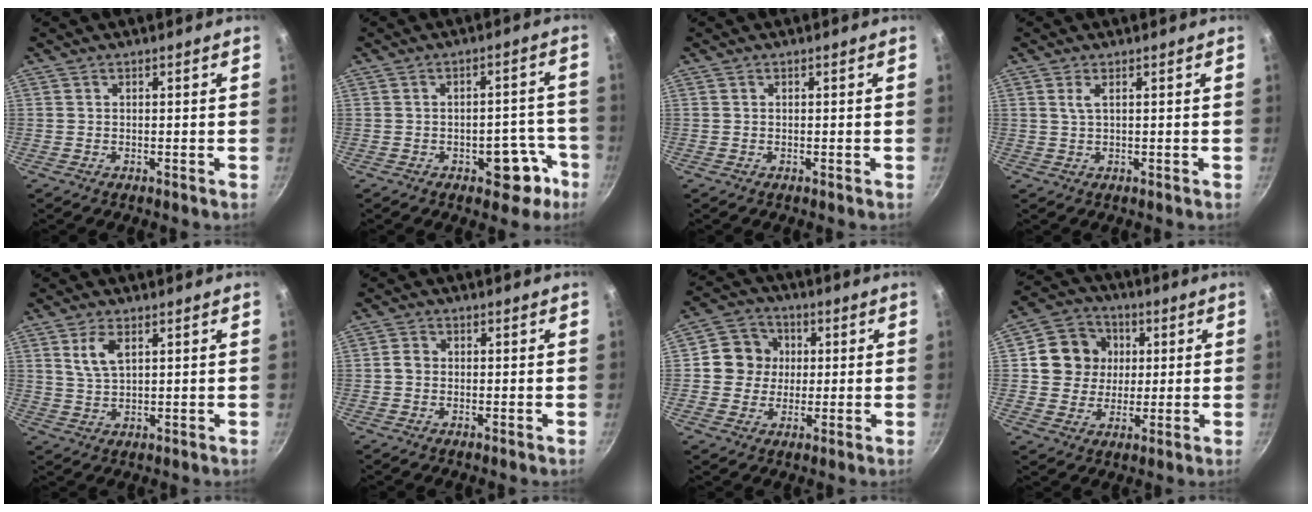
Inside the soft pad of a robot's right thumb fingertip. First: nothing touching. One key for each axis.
{"total": 8.1, "fx": -4.0, "fy": 4.6, "fz": 5.3, "tx": -0.017, "ty": 0.041, "tz": -0.042}
{"total": 0.0}
{"total": 1.7, "fx": 0.6, "fy": 0.4, "fz": 1.5, "tx": -0.031, "ty": 0.000, "tz": 0.014}
{"total": 5.1, "fx": 2.2, "fy": 2.4, "fz": 4.0, "tx": -0.072, "ty": -0.007, "tz": 0.047}
{"total": 2.1, "fx": -0.2, "fy": 1.8, "fz": 1.1, "tx": -0.015, "ty": 0.010, "tz": -0.007}
{"total": 8.7, "fx": 1.0, "fy": 8.1, "fz": 2.9, "tx": -0.012, "ty": 0.013, "tz": 0.003}
{"total": 11.0, "fx": 2.1, "fy": 10.0, "fz": 4.1, "tx": -0.040, "ty": 0.013, "tz": 0.029}